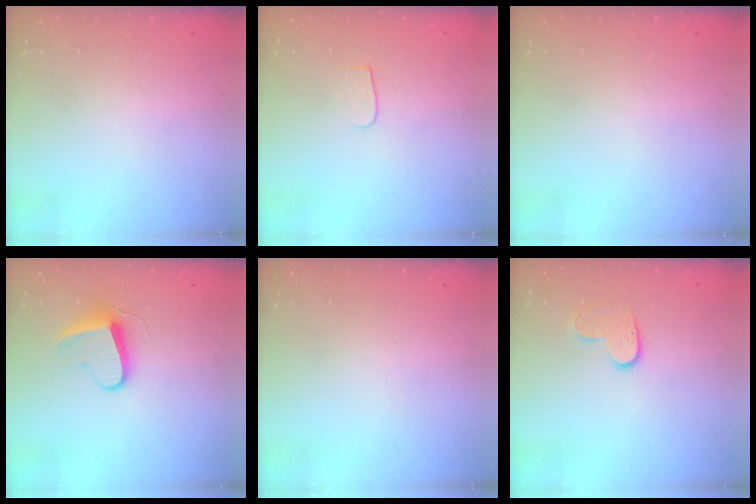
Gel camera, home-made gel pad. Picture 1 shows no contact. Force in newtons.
{"total": 4.2, "press": 4.2, "slide": 0.4}
{"total": 0.0}
{"total": 9.5, "press": 9.5, "slide": 0.4}
{"total": 0.0}
{"total": 6.4, "press": 6.4, "slide": 0.4}